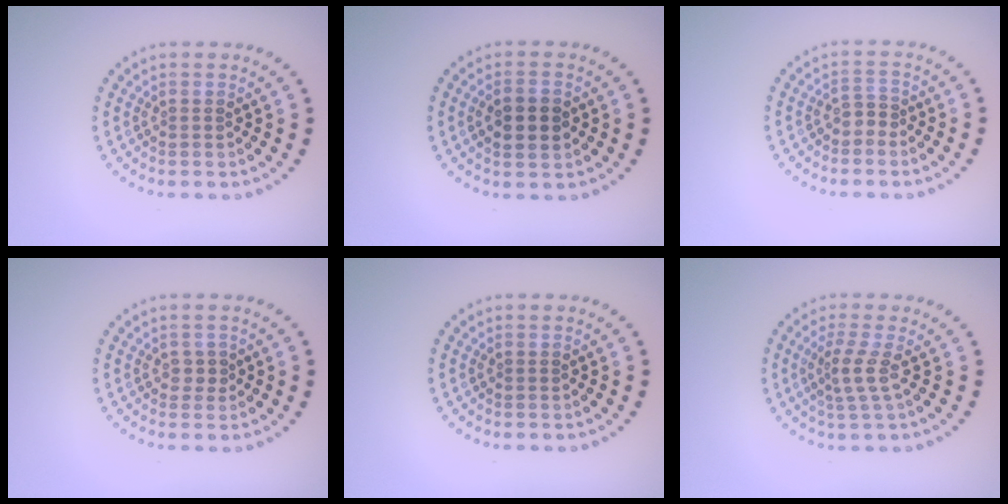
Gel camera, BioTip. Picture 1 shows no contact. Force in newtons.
{"total": 2.7, "press": 2.7, "slide": 0.2}
{"total": 1.2, "press": 0.9, "slide": 0.8}
{"total": 1.0, "press": 0.9, "slide": 0.5}
{"total": 0.0}
{"total": 2.2, "press": 1.5, "slide": 1.6}